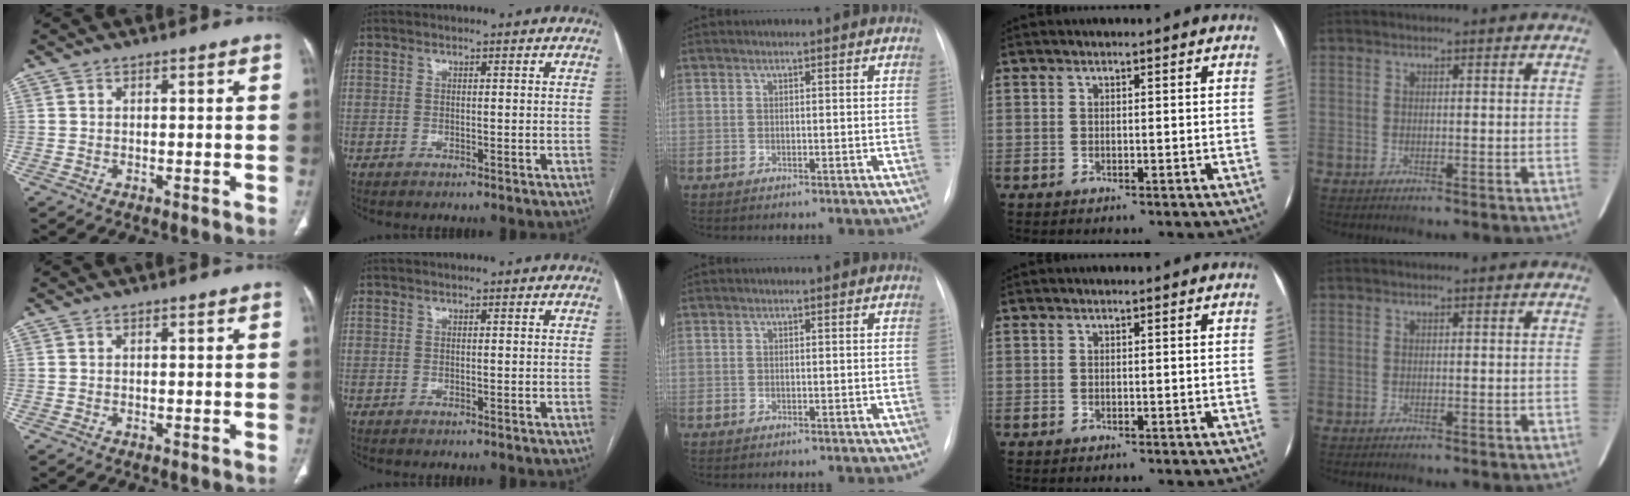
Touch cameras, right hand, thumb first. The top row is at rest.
{}